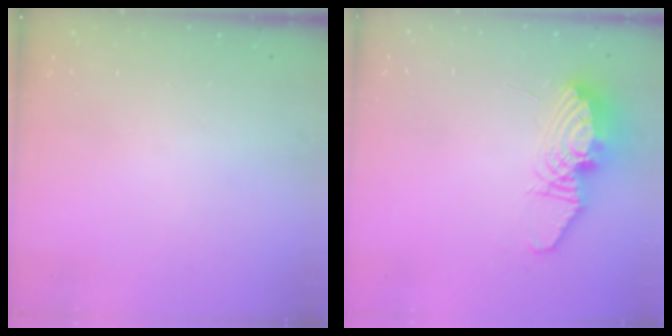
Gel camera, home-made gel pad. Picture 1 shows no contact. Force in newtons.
{"total": 12.0, "press": 11.9, "slide": 1.4}